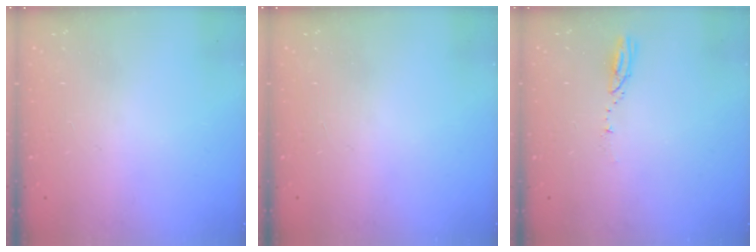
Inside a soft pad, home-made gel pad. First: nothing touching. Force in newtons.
{"total": 0.9, "press": 0.0, "slide": 0.9}
{"total": 3.1, "press": 3.0, "slide": 0.3}